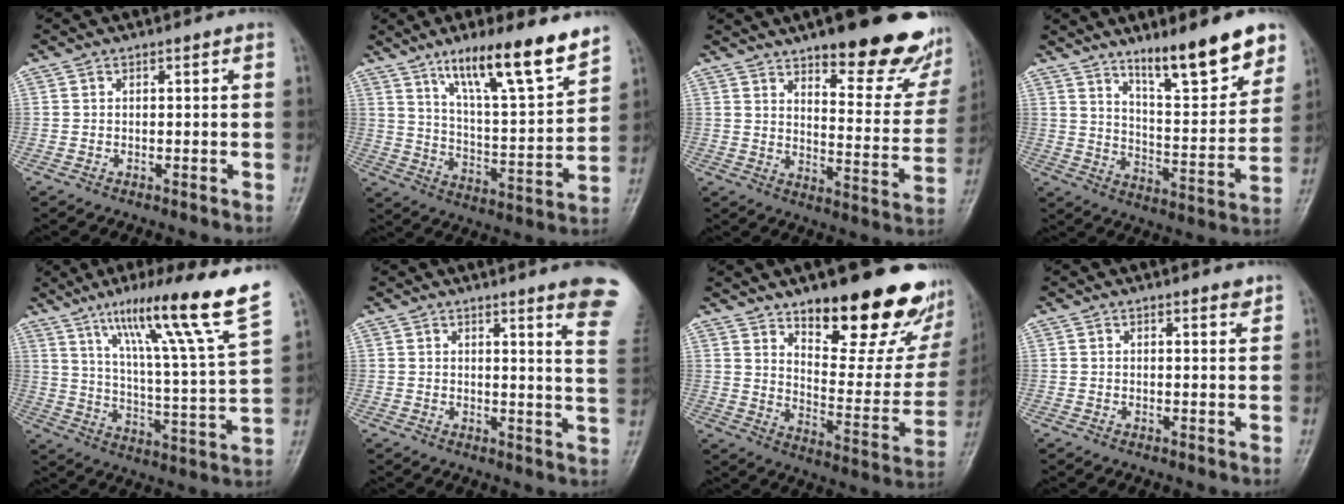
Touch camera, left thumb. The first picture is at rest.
{"total": 16.6, "force": [11.6, 2.7, 11.6], "torque": [-0.171, -0.066, 0.198]}
{"total": 22.7, "force": [15.3, 7.3, 15.2], "torque": [-0.154, -0.080, 0.200]}
{"total": 16.0, "force": [11.2, 3.6, 10.8], "torque": [-0.129, -0.076, 0.183]}
{"total": 21.9, "force": [13.5, 0.4, 17.2], "torque": [-0.247, -0.050, 0.212]}
{"total": 11.5, "force": [8.5, 0.4, 7.7], "torque": [-0.073, -0.056, 0.080]}
{"total": 25.6, "force": [16.3, 9.5, 17.2], "torque": [-0.189, -0.092, 0.238]}
{"total": 1.7, "force": [1.4, 0.4, 0.9], "torque": [-0.009, -0.009, 0.018]}